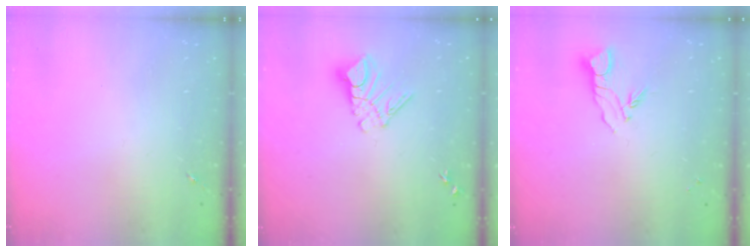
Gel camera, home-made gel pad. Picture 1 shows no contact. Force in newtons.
{"total": 9.6, "press": 9.6, "slide": 1.0}
{"total": 4.9, "press": 4.9, "slide": 0.1}